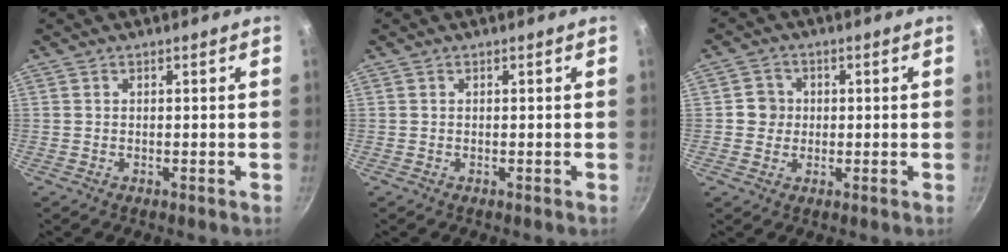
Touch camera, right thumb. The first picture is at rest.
{"total": 0.0}
{"total": 3.9, "force": [0.1, 3.8, 0.9], "torque": [0.011, 0.006, -0.006]}